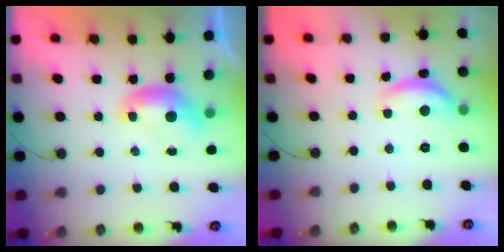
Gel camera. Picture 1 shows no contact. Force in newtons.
{"total": 6.1, "press": 6.1, "slide": 0.5}